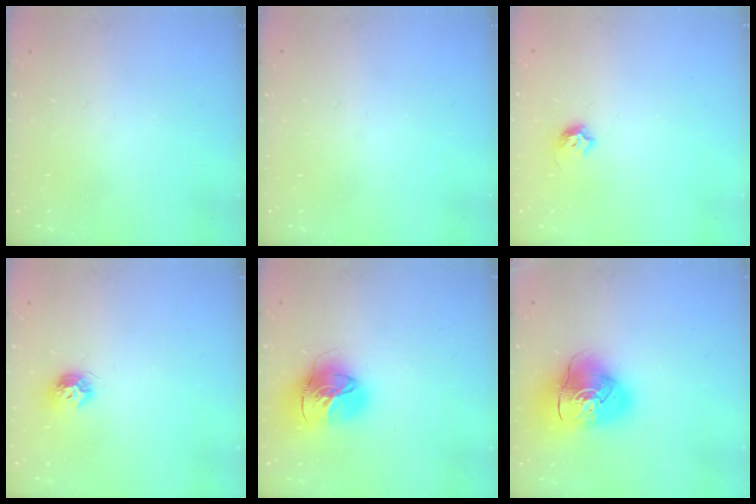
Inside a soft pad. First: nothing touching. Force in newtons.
{"total": 0.0}
{"total": 5.7, "press": 5.6, "slide": 1.0}
{"total": 7.6, "press": 7.6, "slide": 0.2}
{"total": 17.5, "press": 17.4, "slide": 1.7}
{"total": 15.6, "press": 15.5, "slide": 2.4}